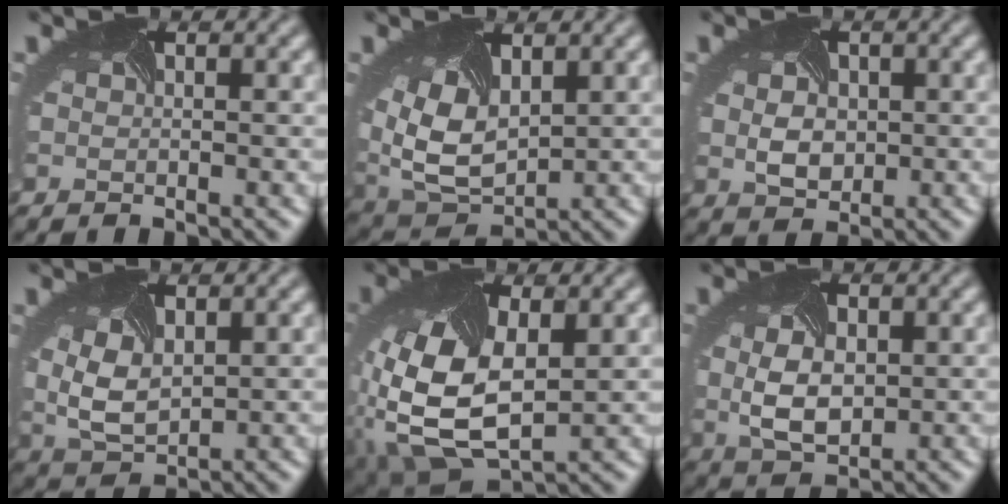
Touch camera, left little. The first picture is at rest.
{"total": 7.6, "force": [1.3, 4.8, 5.7], "torque": [-0.139, -0.008, 0.031]}
{"total": 2.4, "force": [0.1, 1.9, 1.5], "torque": [-0.034, -0.005, 0.007]}
{"total": 3.9, "force": [0.6, 2.4, 3.0], "torque": [-0.082, -0.005, 0.019]}
{"total": 10.0, "force": [-0.7, 5.8, 8.1], "torque": [-0.203, -0.021, -0.004]}
{"total": 4.1, "force": [0.2, 2.5, 3.2], "torque": [-0.076, -0.002, 0.007]}